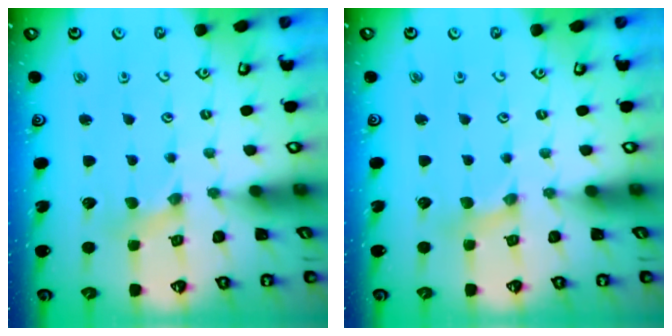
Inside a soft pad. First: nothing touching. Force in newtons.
{"total": 2.2, "press": 2.2, "slide": 0.4}